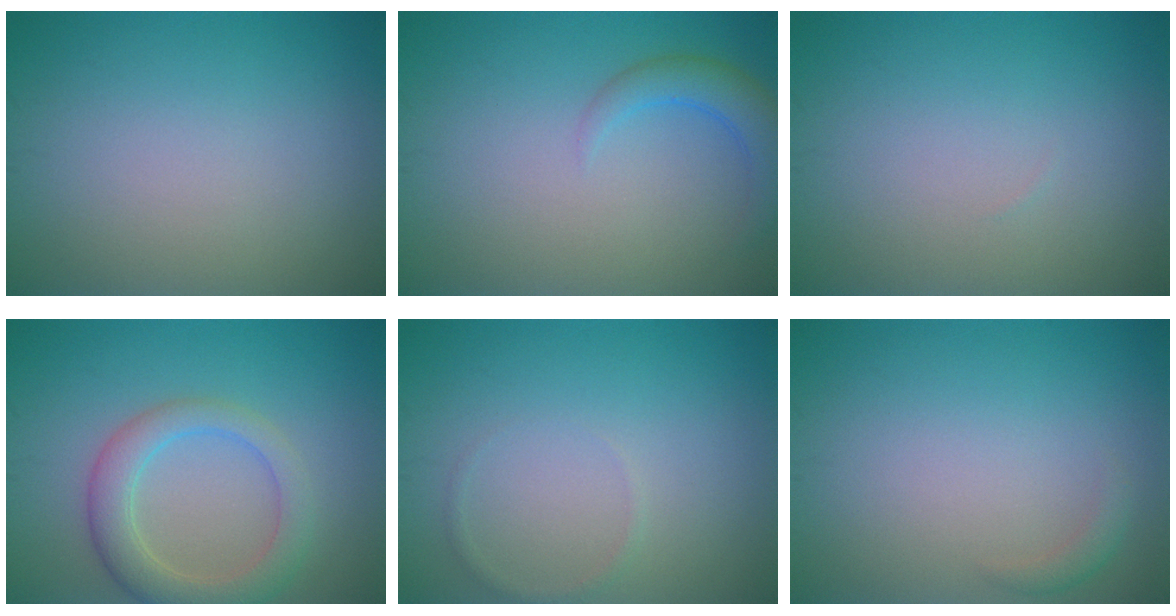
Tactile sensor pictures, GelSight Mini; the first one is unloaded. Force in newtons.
{"total": 2.9, "press": 2.9, "slide": 0.2}
{"total": 0.0}
{"total": 4.4, "press": 4.4, "slide": 0.4}
{"total": 0.7, "press": 0.7, "slide": 0.0}
{"total": 1.0, "press": 1.0, "slide": 0.0}